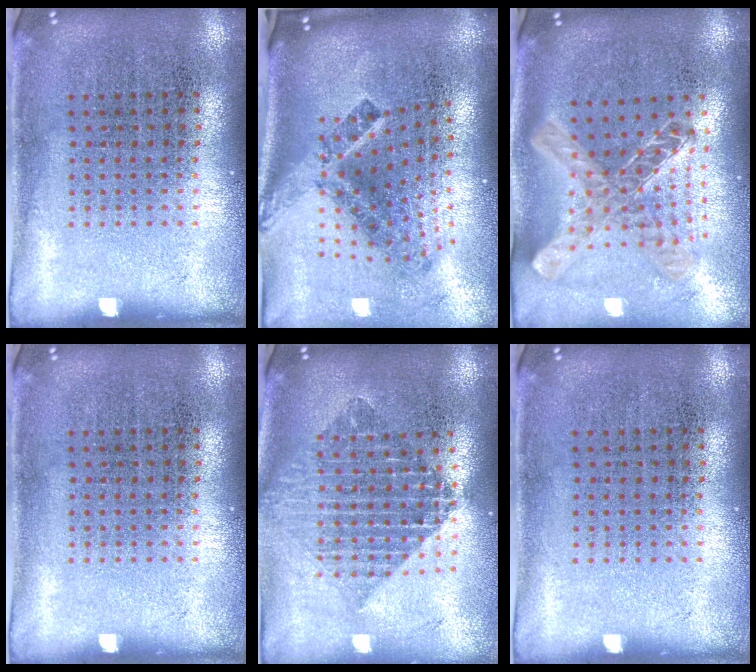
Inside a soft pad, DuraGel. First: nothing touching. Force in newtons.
{"total": 3.0, "press": 1.7, "slide": 2.4}
{"total": 1.5, "press": 1.3, "slide": 0.6}
{"total": 0.0}
{"total": 2.1, "press": 1.7, "slide": 1.3}
{"total": 0.0}